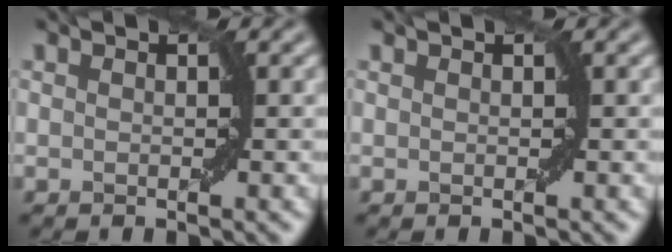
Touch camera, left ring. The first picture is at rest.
{"total": 0.0}